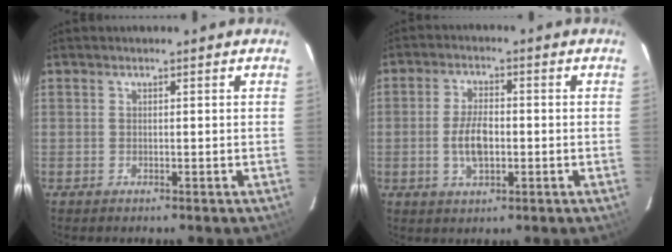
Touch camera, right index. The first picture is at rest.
{"total": 6.4, "force": [-1.1, 3.2, 5.4], "torque": [-0.109, 0.003, -0.018]}